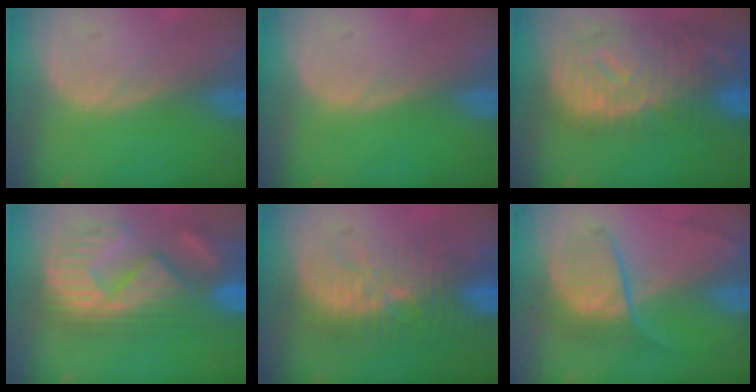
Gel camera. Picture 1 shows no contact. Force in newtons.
{"total": 0.0}
{"total": 12.5, "press": 10.8, "slide": 6.3}
{"total": 11.4, "press": 11.0, "slide": 3.3}
{"total": 9.4, "press": 9.1, "slide": 2.2}
{"total": 6.3, "press": 6.3, "slide": 0.6}